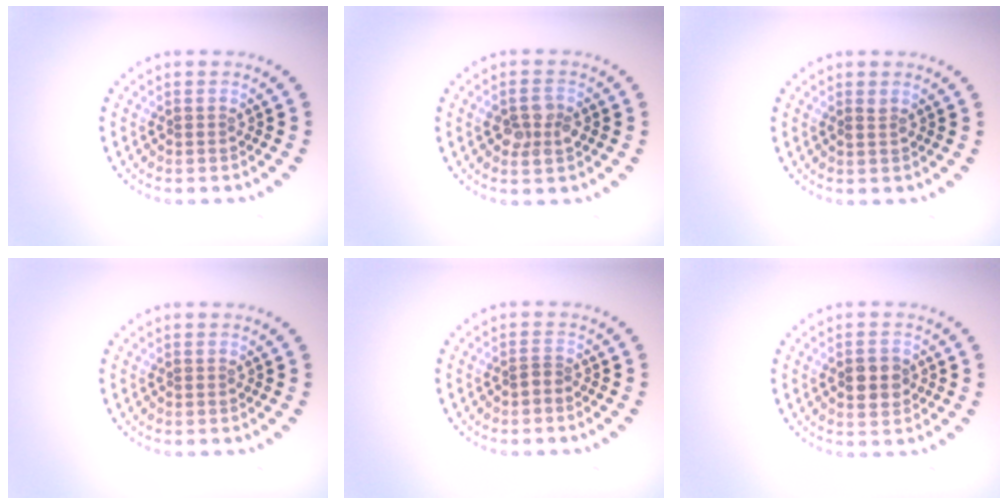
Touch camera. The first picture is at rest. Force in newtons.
{"total": 2.5, "press": 2.5, "slide": 0.5}
{"total": 0.6, "press": 0.4, "slide": 0.4}
{"total": 0.0}
{"total": 0.6, "press": 0.4, "slide": 0.5}
{"total": 2.9, "press": 2.9, "slide": 0.1}